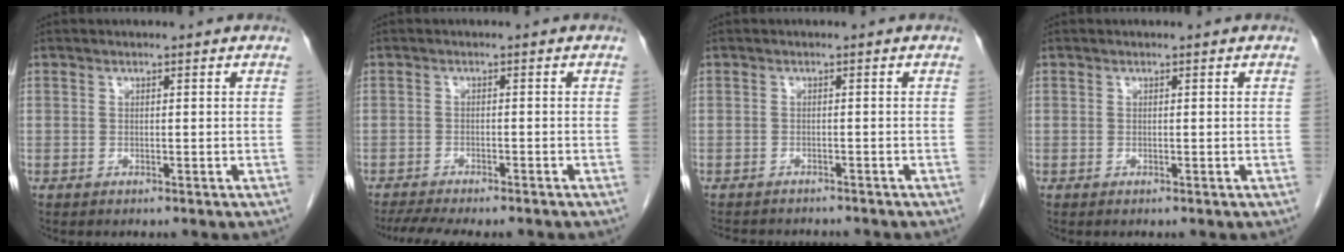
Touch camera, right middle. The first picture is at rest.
{"total": 9.4, "force": [-8.2, 1.7, 4.4], "torque": [-0.064, -0.006, -0.118]}
{"total": 7.1, "force": [-6.6, 1.8, 2.0], "torque": [-0.027, -0.003, -0.086]}
{"total": 0.0}